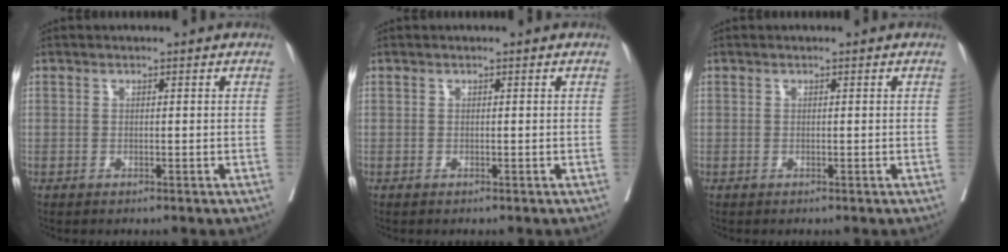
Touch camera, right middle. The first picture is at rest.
{"total": 0.0}
{"total": 0.0}